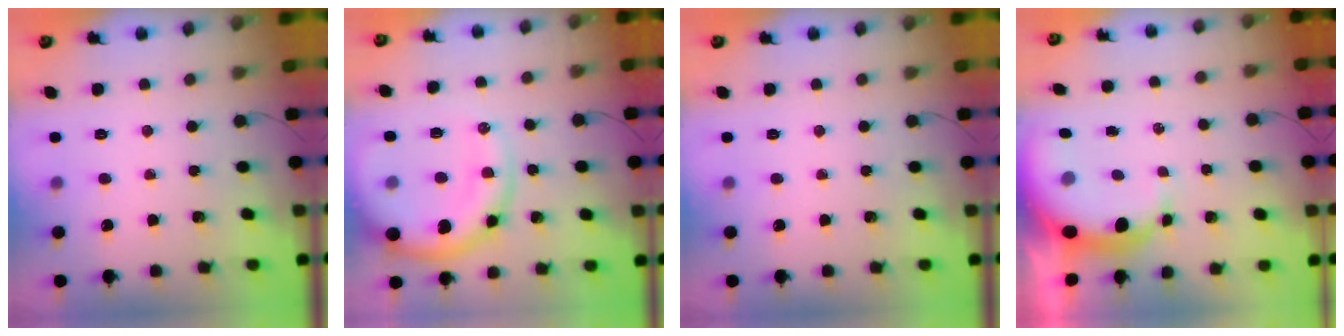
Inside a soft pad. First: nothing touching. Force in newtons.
{"total": 13.1, "press": 12.7, "slide": 3.5}
{"total": 0.0}
{"total": 6.8, "press": 6.6, "slide": 1.6}